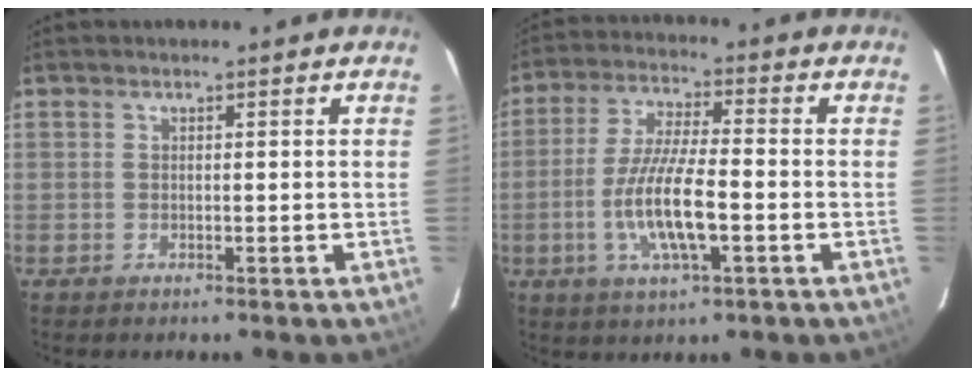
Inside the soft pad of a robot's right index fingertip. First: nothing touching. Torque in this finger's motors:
{"motor_torque": [0.98, -0.60, 0.50, 0.21]}